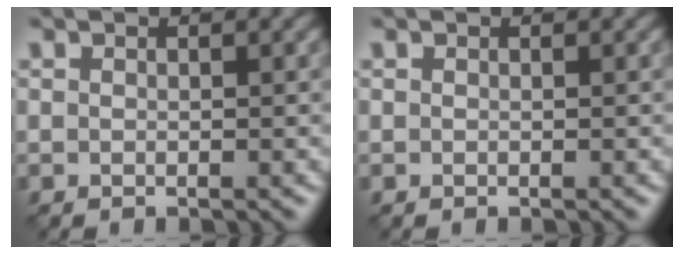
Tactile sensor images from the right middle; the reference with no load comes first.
{"total": 0.0}